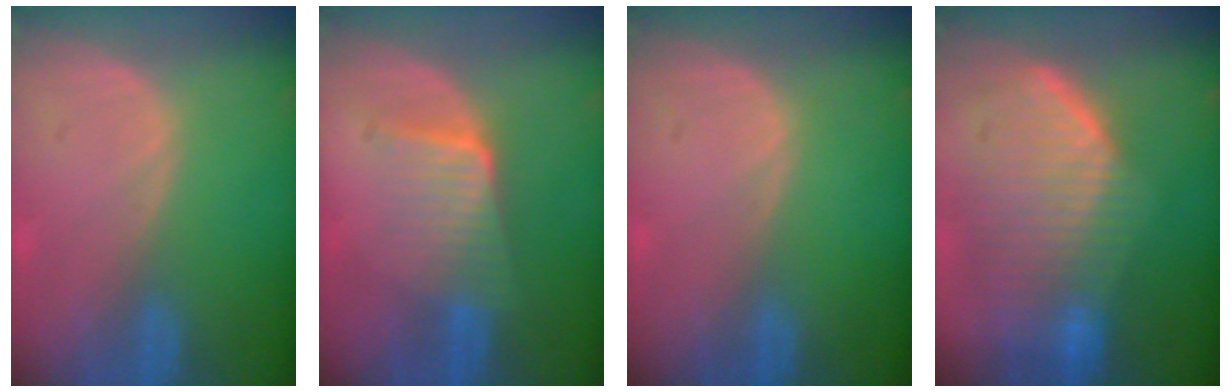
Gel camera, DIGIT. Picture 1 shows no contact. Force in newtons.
{"total": 6.7, "press": 6.0, "slide": 3.1}
{"total": 0.0}
{"total": 10.3, "press": 9.1, "slide": 4.8}